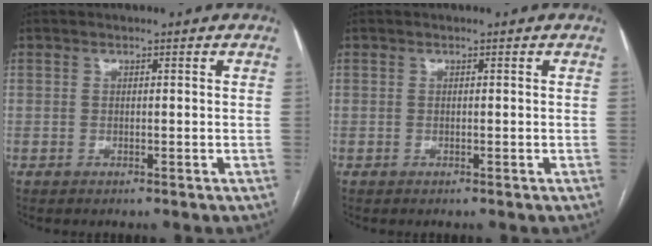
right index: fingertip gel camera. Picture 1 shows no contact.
{"total": 0.0}